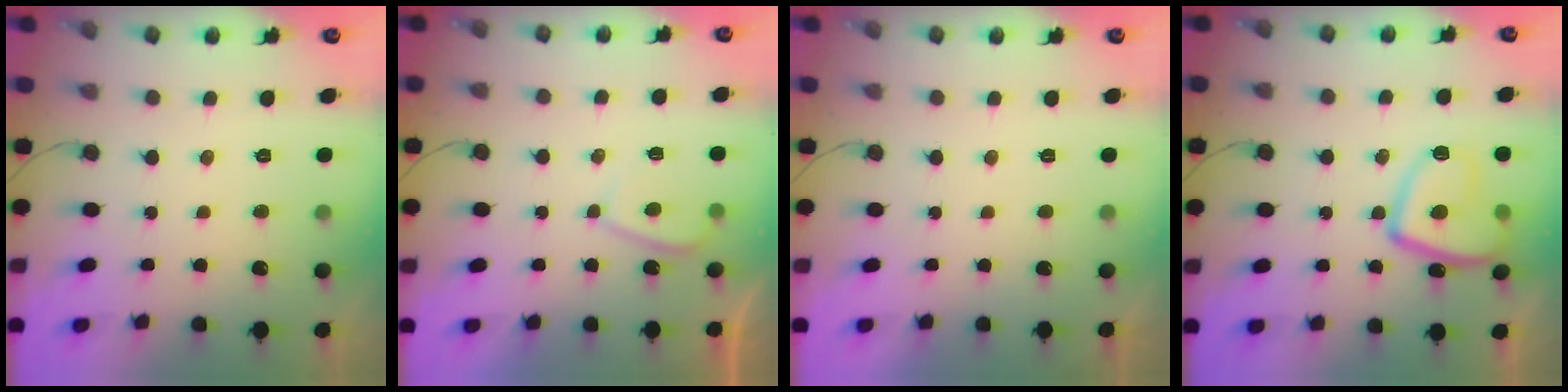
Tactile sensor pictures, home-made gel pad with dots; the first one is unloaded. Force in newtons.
{"total": 2.8, "press": 2.7, "slide": 0.7}
{"total": 2.3, "press": 2.2, "slide": 0.4}
{"total": 13.9, "press": 13.8, "slide": 1.6}